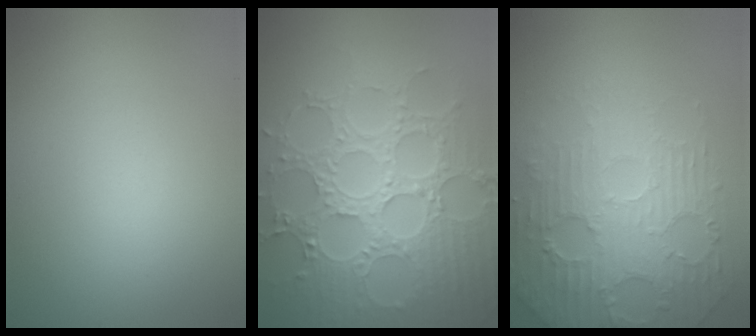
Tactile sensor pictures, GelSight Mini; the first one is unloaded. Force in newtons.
{"total": 8.1, "press": 6.3, "slide": 5.0}
{"total": 5.5, "press": 3.8, "slide": 4.0}